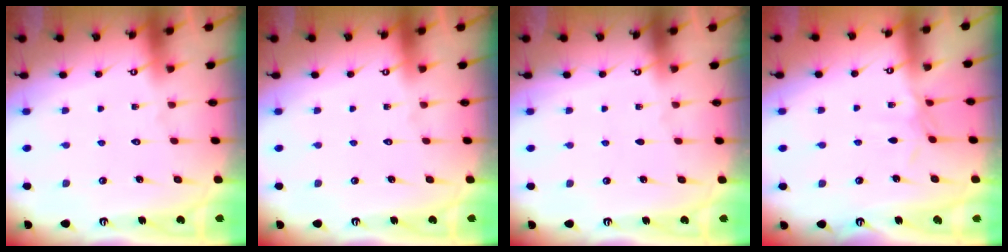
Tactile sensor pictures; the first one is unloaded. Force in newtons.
{"total": 0.0}
{"total": 0.0}
{"total": 2.7, "press": 2.7, "slide": 0.3}